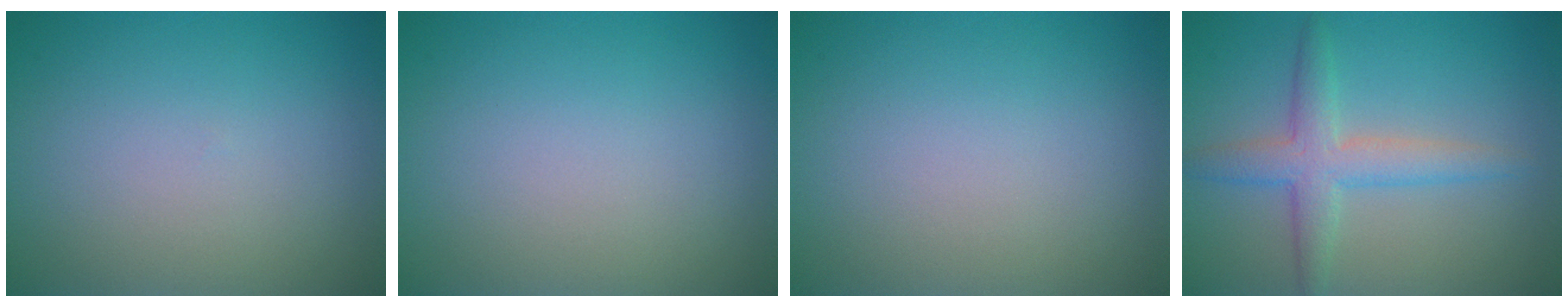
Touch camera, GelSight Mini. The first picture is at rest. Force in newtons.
{"total": 0.0}
{"total": 0.0}
{"total": 3.7, "press": 3.7, "slide": 0.2}